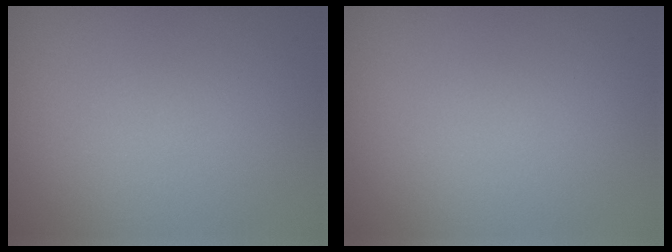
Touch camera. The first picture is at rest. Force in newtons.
{"total": 0.0}